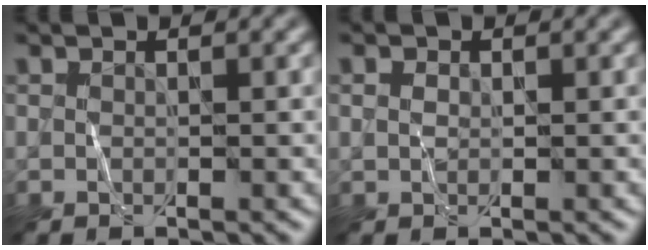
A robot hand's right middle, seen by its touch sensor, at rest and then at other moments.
{"total": 0.8, "force": [0.2, 0.6, 0.5], "torque": [-0.012, 0.002, 0.002]}